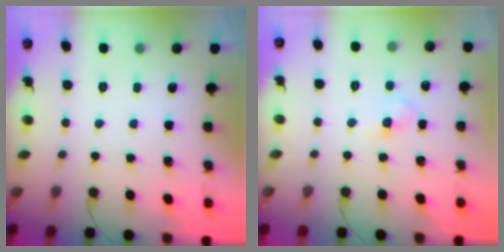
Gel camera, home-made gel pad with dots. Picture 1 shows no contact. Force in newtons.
{"total": 3.3, "press": 3.0, "slide": 1.4}